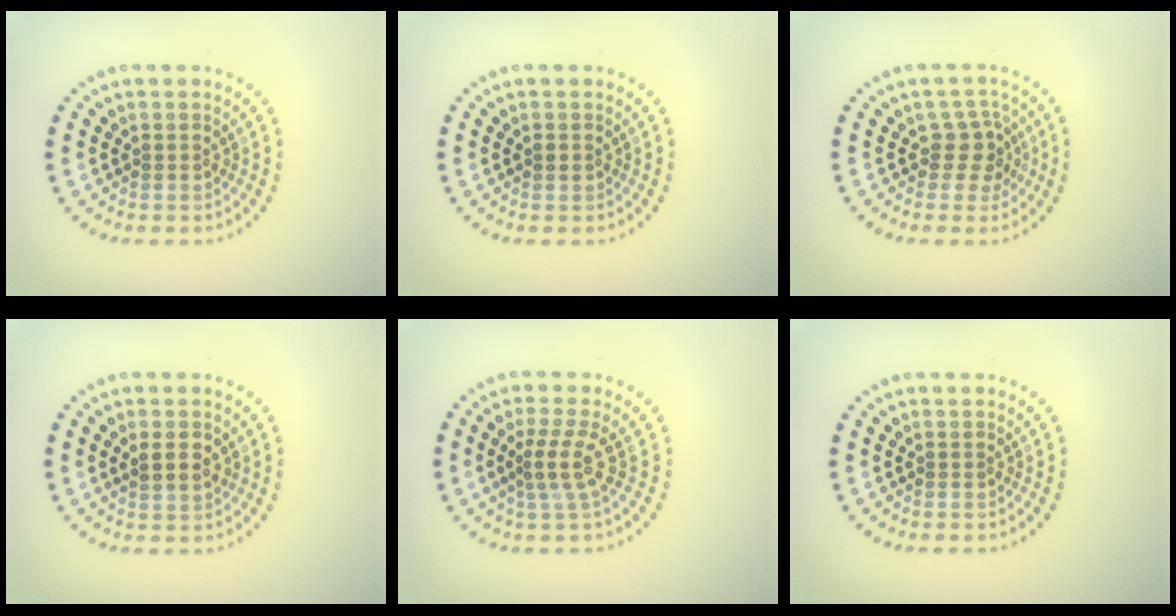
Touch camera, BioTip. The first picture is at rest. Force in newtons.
{"total": 0.7, "press": 0.7, "slide": 0.1}
{"total": 2.6, "press": 2.1, "slide": 1.5}
{"total": 1.5, "press": 1.5, "slide": 0.4}
{"total": 2.6, "press": 1.8, "slide": 1.8}
{"total": 0.0}